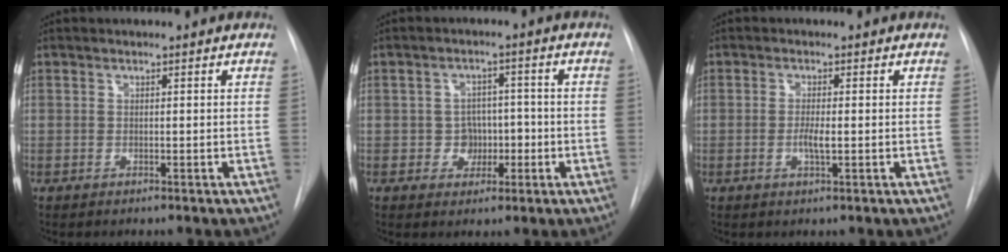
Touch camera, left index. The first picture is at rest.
{"total": 4.4, "force": [-1.8, 3.7, 1.4], "torque": [-0.011, 0.008, -0.021]}
{"total": 2.3, "force": [-1.2, 0.4, 1.9], "torque": [-0.040, -0.008, -0.019]}